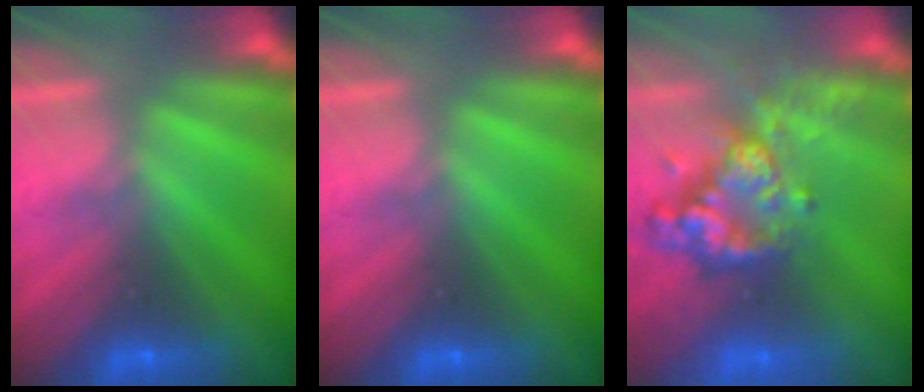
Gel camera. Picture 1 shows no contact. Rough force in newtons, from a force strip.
{"total": 0.0}
{"total": 7.7}